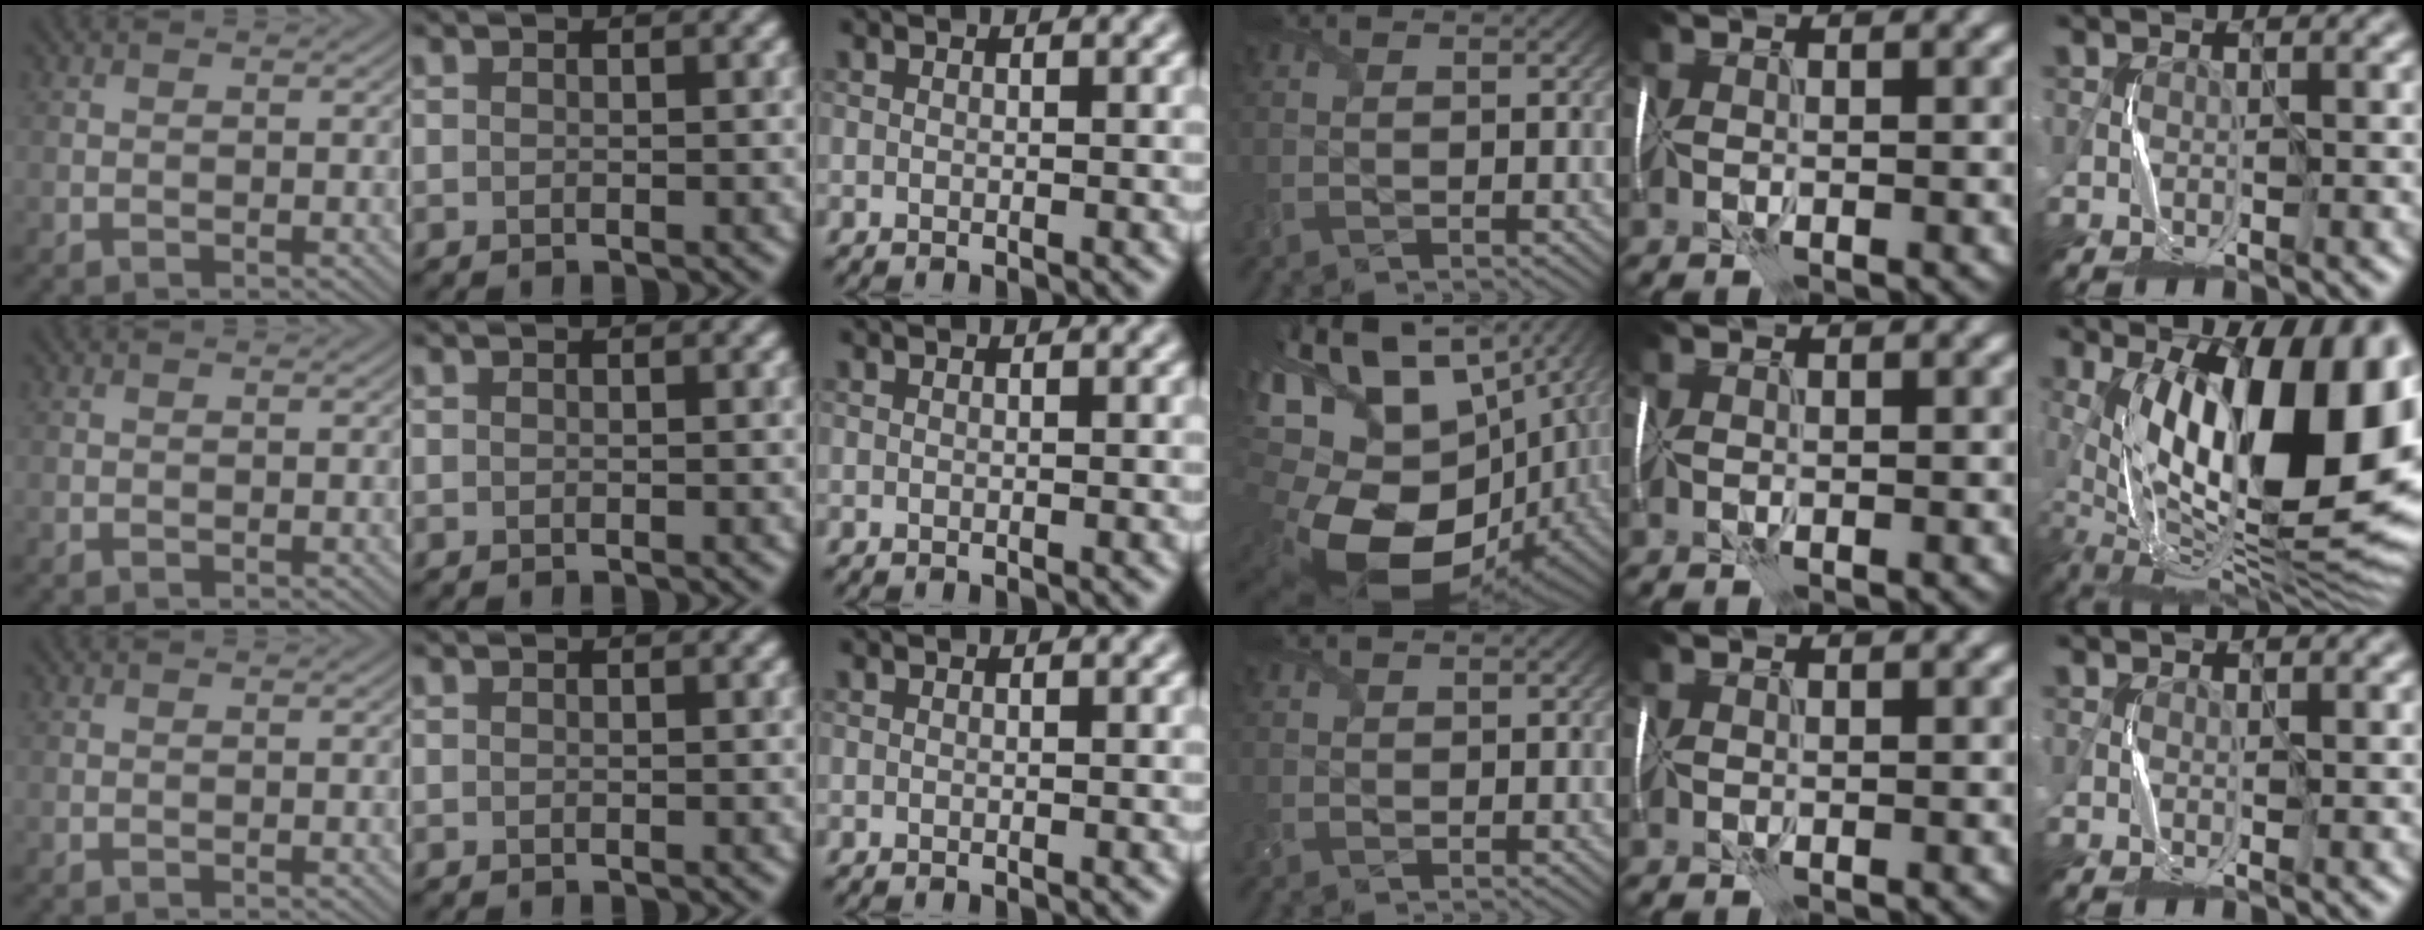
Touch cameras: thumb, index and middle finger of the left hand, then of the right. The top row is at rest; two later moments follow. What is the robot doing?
{"motion": "wrap", "object": "receipt paper"}